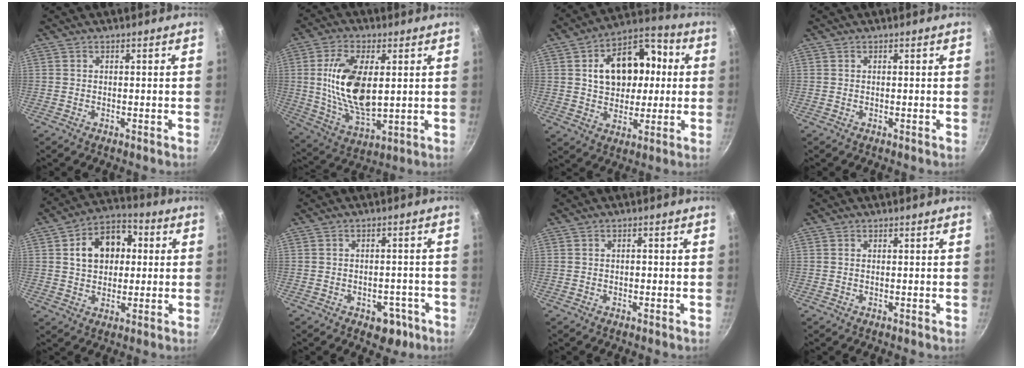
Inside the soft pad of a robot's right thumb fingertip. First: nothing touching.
{"total": 16.1, "force": [2.1, 7.8, 13.9], "torque": [-0.260, -0.018, 0.048]}
{"total": 16.8, "force": [2.9, 11.3, 12.1], "torque": [-0.145, 0.021, 0.043]}
{"total": 0.0}
{"total": 12.3, "force": [2.4, 8.7, 8.4], "torque": [-0.104, 0.012, 0.031]}
{"total": 5.0, "force": [-2.6, 3.3, 2.8], "torque": [-0.013, 0.020, -0.029]}
{"total": 0.9, "force": [0.0, 0.5, 0.7], "torque": [-0.010, 0.005, 0.001]}
{"total": 0.0}